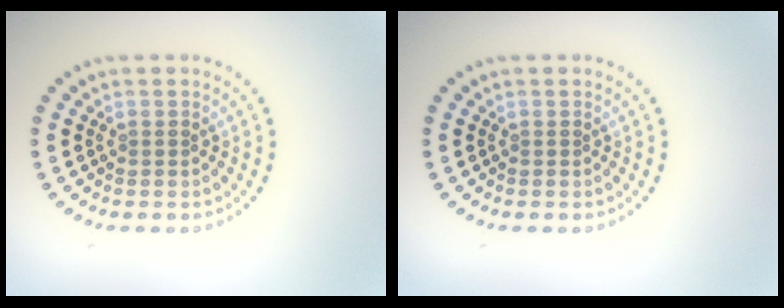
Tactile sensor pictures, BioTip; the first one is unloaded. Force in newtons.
{"total": 0.0}